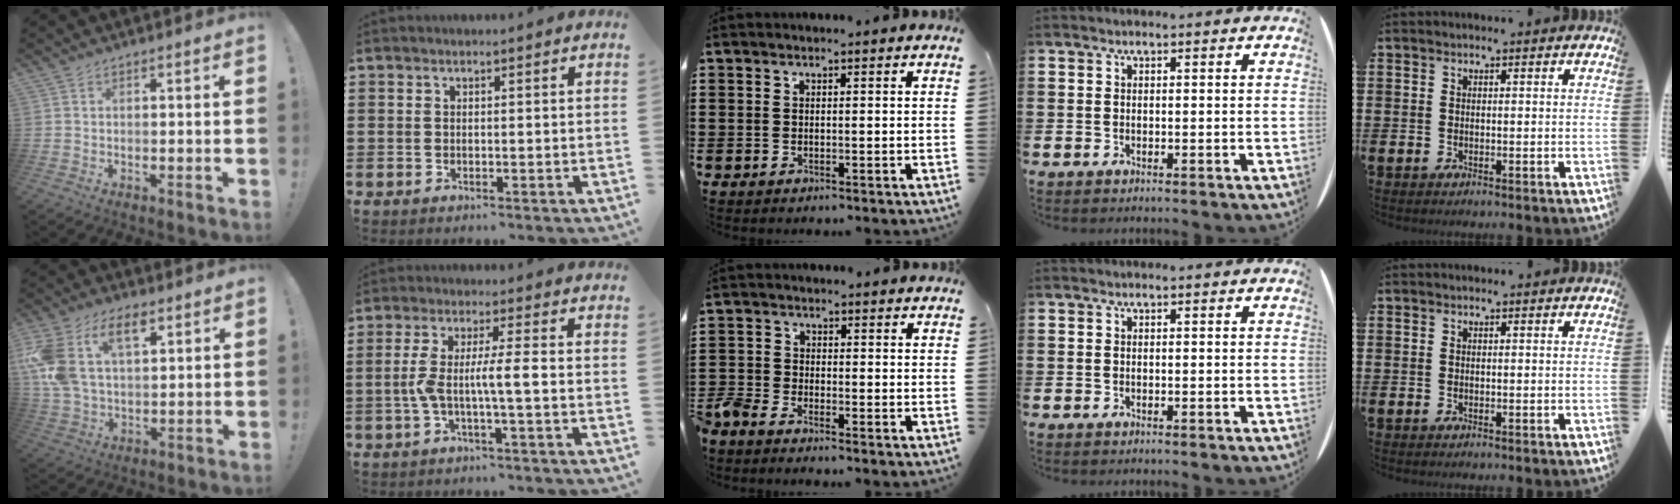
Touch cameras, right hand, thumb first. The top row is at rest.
{"thumb": {"total": 15.1, "force": [6.8, 9.1, 9.9], "torque": [-0.207, -0.020, 0.122]}, "index": {"total": 5.9, "force": [-1.1, 0.2, 5.8], "torque": [-0.128, -0.008, -0.032]}, "middle": {"total": 2.7, "force": [-2.6, 0.6, 0.4], "torque": [-0.032, -0.004, -0.062]}}